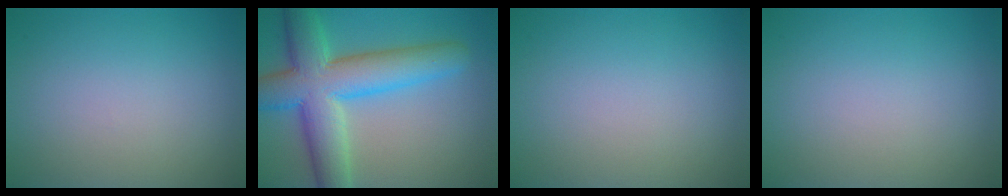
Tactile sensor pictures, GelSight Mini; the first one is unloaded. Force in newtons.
{"total": 9.9, "press": 9.9, "slide": 0.6}
{"total": 0.0}
{"total": 0.0}